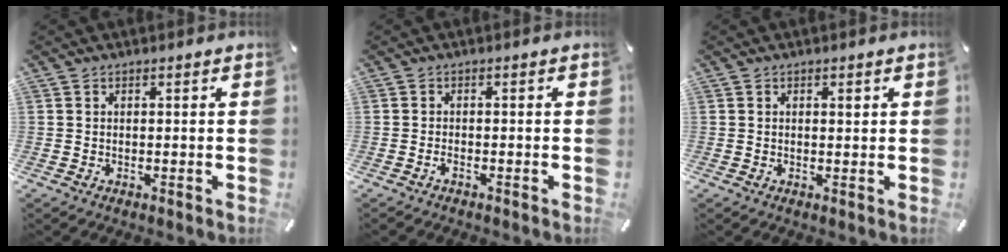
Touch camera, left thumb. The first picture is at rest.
{"total": 1.3, "force": [-0.9, 0.5, 0.8], "torque": [-0.017, 0.002, -0.018]}
{"total": 0.9, "force": [0.4, 0.5, 0.7], "torque": [-0.005, -0.001, 0.004]}